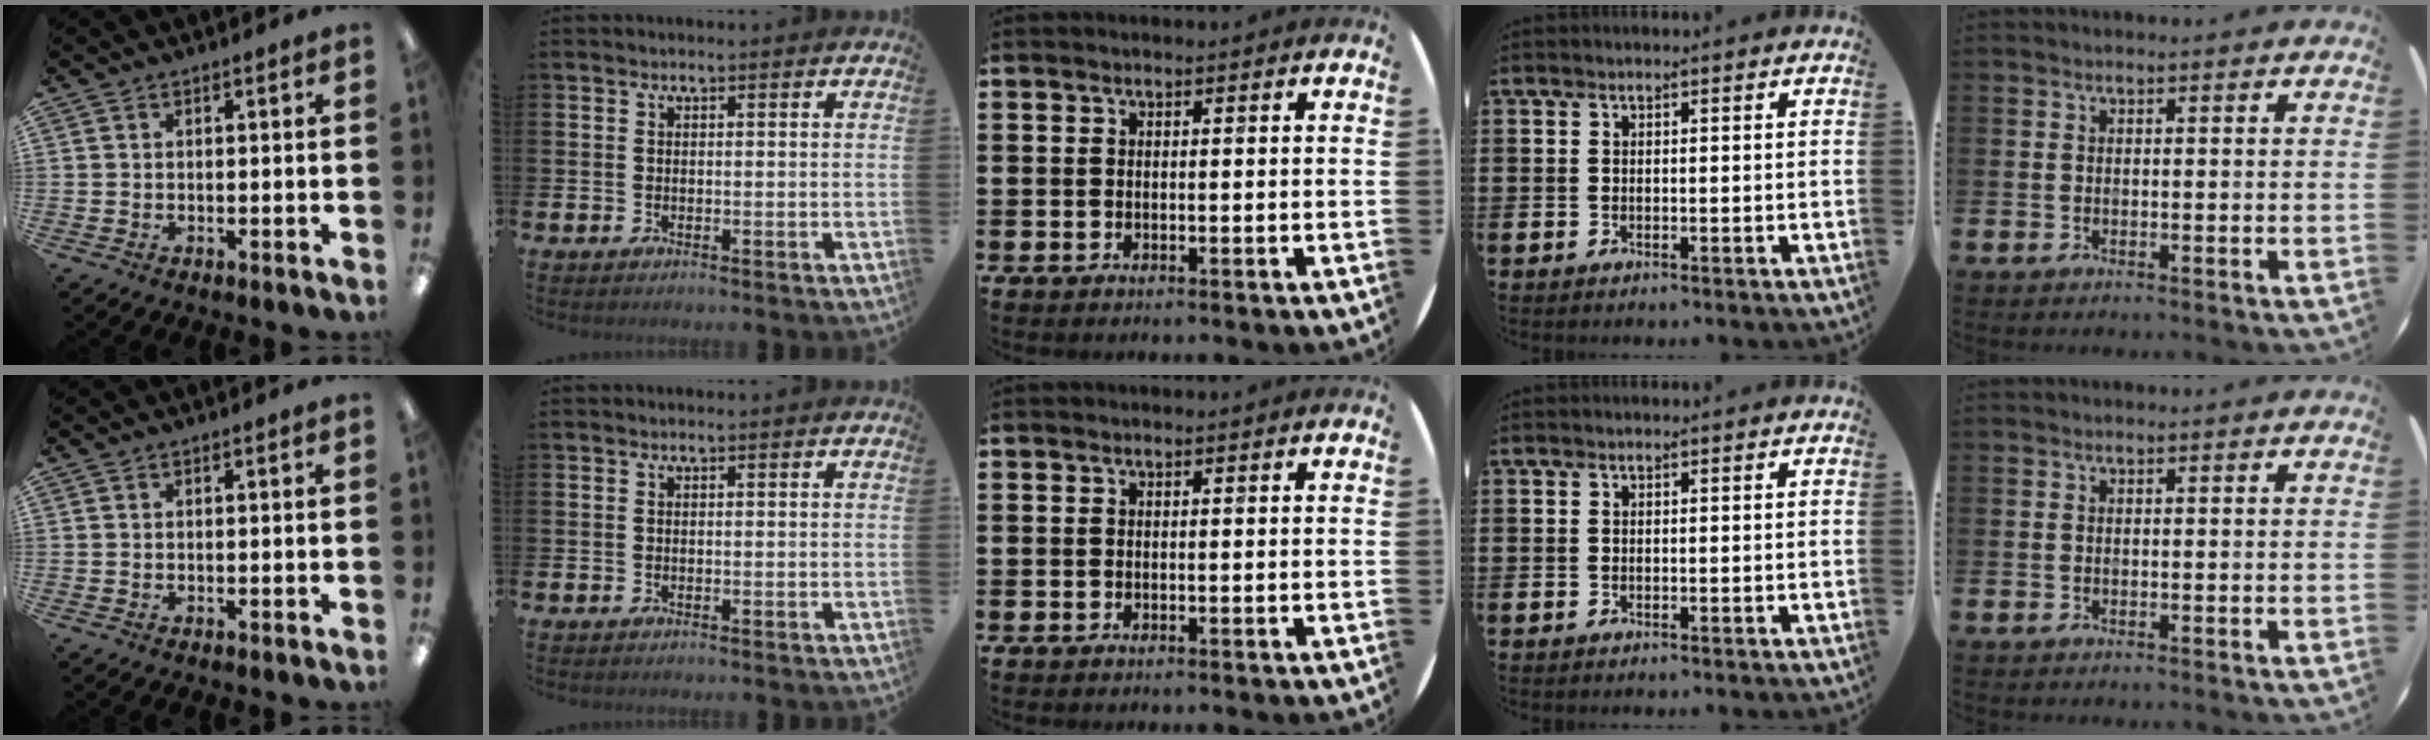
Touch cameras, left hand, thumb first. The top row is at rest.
{}